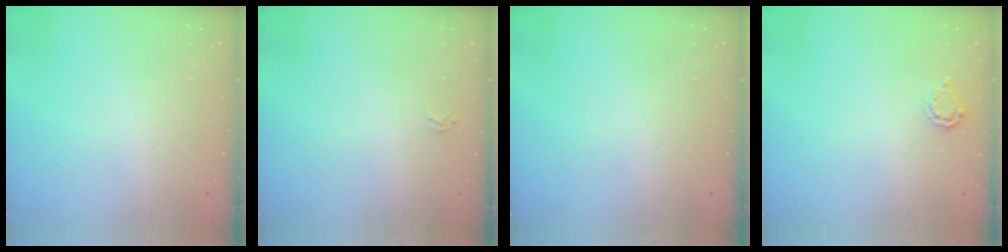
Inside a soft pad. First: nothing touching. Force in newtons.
{"total": 1.6, "press": 1.6, "slide": 0.4}
{"total": 0.0}
{"total": 4.2, "press": 4.2, "slide": 0.2}